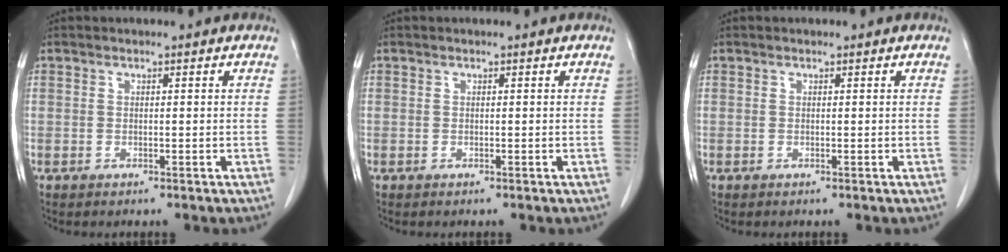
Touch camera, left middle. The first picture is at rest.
{"total": 0.0}
{"total": 0.0}